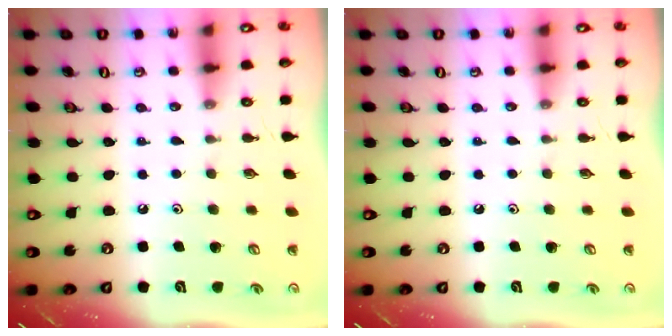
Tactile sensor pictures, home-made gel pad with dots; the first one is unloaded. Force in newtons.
{"total": 0.0}